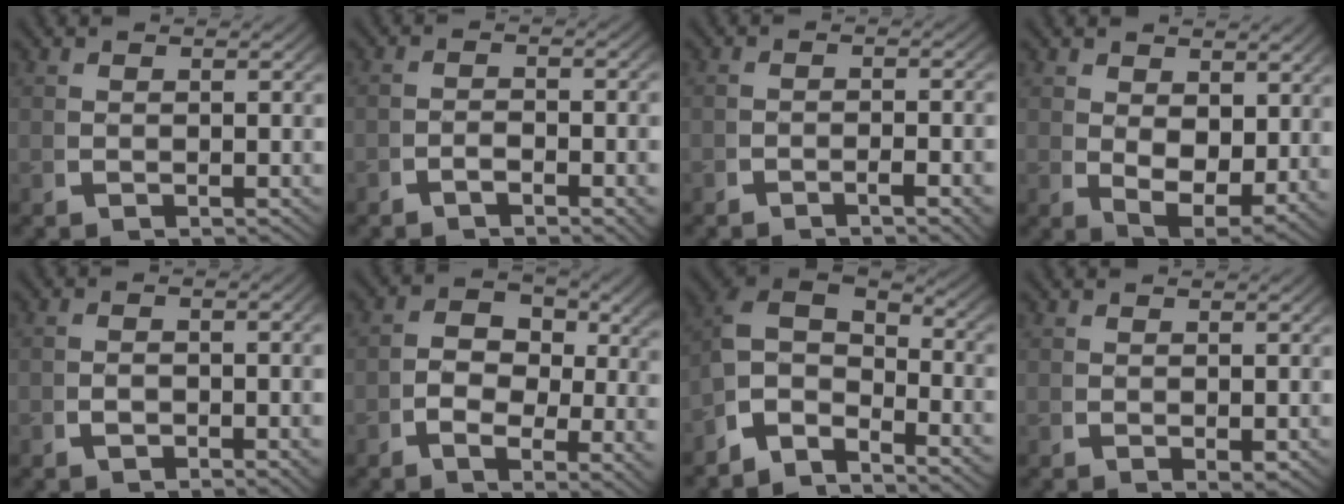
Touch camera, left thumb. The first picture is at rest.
{"total": 2.3, "force": [-1.4, 0.5, 1.7], "torque": [-0.026, 0.001, -0.030]}
{"total": 2.1, "force": [-1.4, 0.2, 1.5], "torque": [-0.019, 0.002, -0.029]}
{"total": 5.7, "force": [0.0, 3.8, 4.2], "torque": [-0.076, -0.038, 0.020]}
{"total": 2.2, "force": [-1.0, 0.8, 1.8], "torque": [-0.029, -0.002, -0.016]}
{"total": 5.6, "force": [0.2, 3.5, 4.4], "torque": [-0.068, -0.020, -0.003]}
{"total": 10.2, "force": [0.5, 7.7, 6.6], "torque": [-0.142, -0.015, -0.013]}
{"total": 0.9, "force": [0.2, 0.5, 0.7], "torque": [-0.010, -0.005, 0.007]}